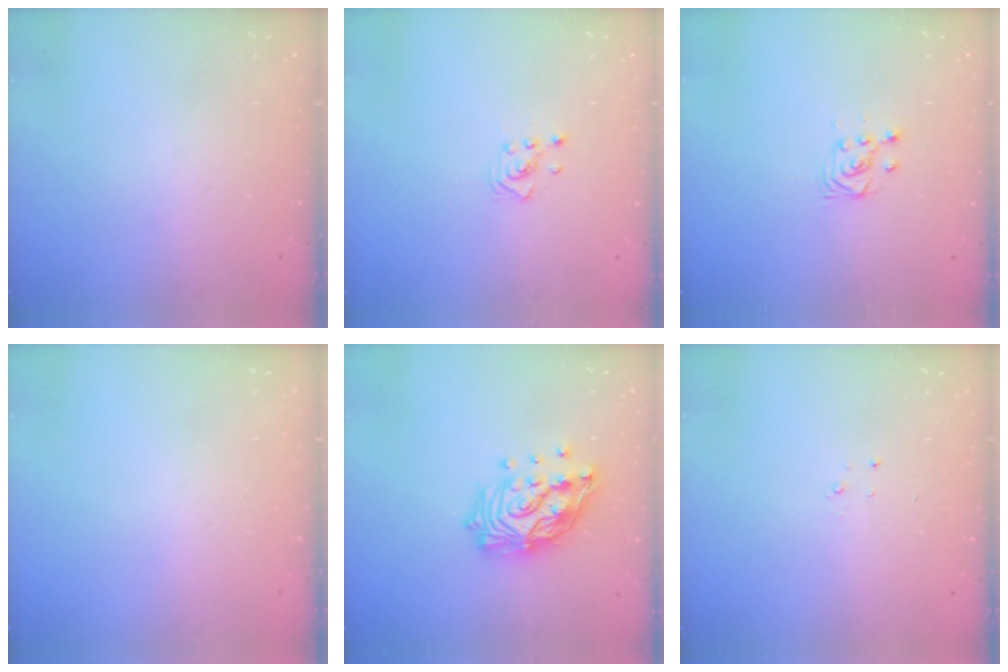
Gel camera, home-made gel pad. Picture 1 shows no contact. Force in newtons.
{"total": 2.8, "press": 2.8, "slide": 0.3}
{"total": 4.1, "press": 4.0, "slide": 0.7}
{"total": 0.0}
{"total": 16.7, "press": 16.6, "slide": 1.1}
{"total": 1.5, "press": 1.5, "slide": 0.2}